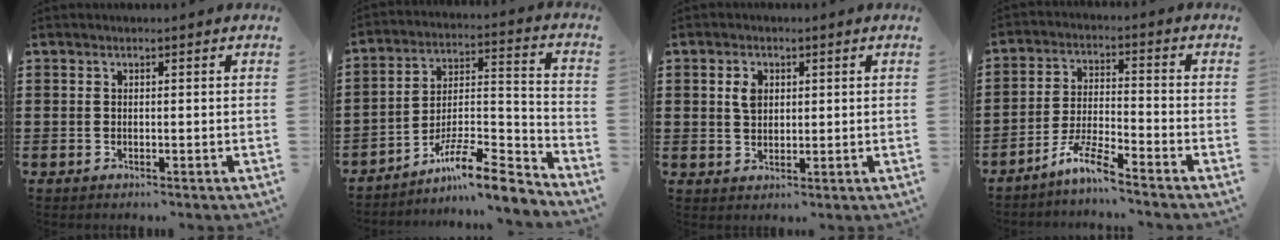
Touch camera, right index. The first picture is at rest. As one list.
[{"total": 9.6, "force": [-7.8, 1.8, 5.3], "torque": [-0.082, 0.016, -0.151]}, {"total": 3.0, "force": [0.9, 2.0, 2.0], "torque": [-0.047, 0.008, 0.016]}, {"total": 6.2, "force": [-5.2, 0.3, 3.3], "torque": [-0.085, -0.009, -0.104]}]